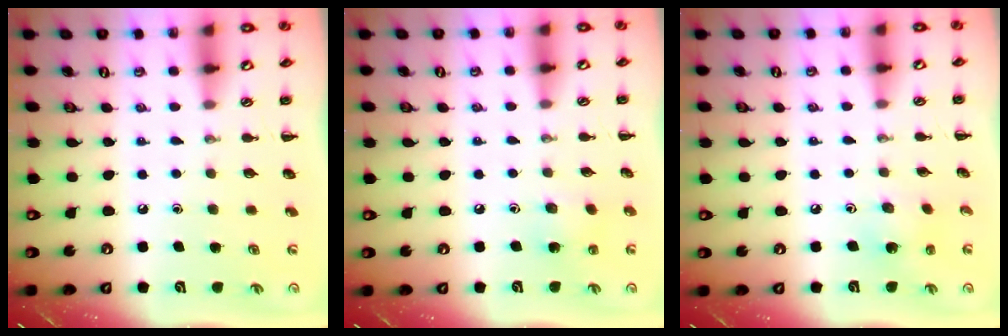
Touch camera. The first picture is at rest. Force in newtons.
{"total": 5.5, "press": 5.3, "slide": 1.6}
{"total": 2.7, "press": 2.7, "slide": 0.6}